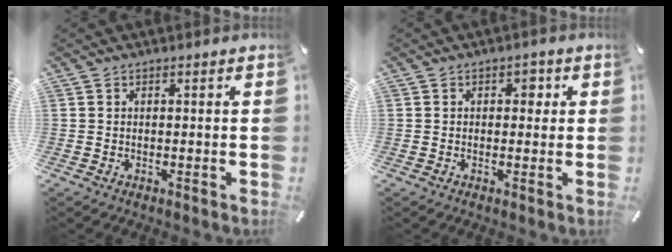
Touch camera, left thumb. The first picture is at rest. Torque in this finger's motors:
{"motor_torque": [0.51, 0.66, 0.12, -0.19, 0.04]}